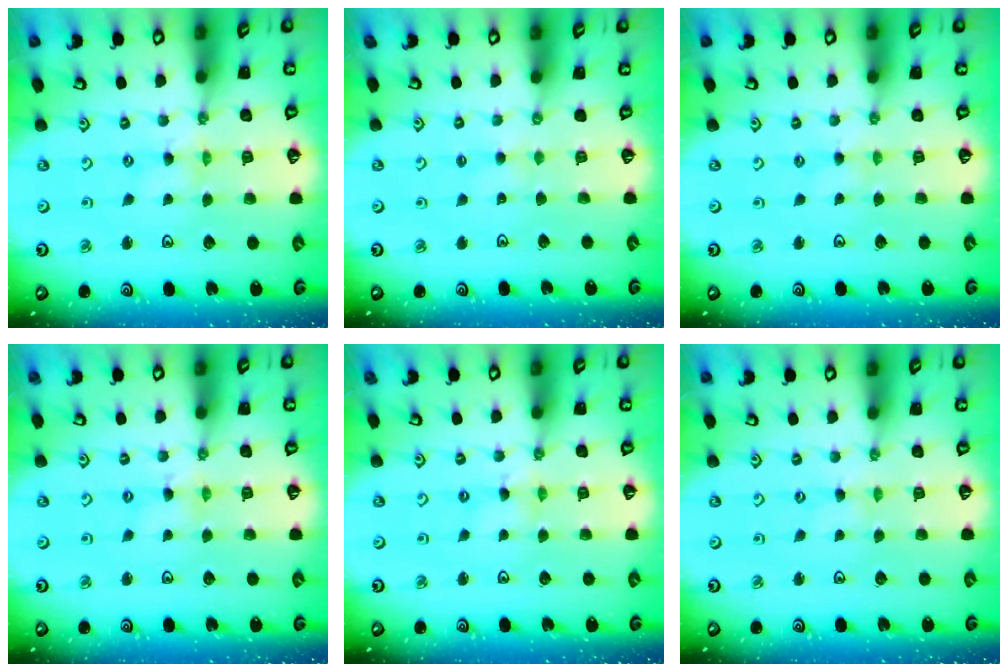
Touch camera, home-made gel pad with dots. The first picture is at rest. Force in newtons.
{"total": 1.0, "press": 1.0, "slide": 0.3}
{"total": 0.9, "press": 0.9, "slide": 0.2}
{"total": 1.6, "press": 1.6, "slide": 0.3}
{"total": 1.3, "press": 1.3, "slide": 0.2}
{"total": 0.0}